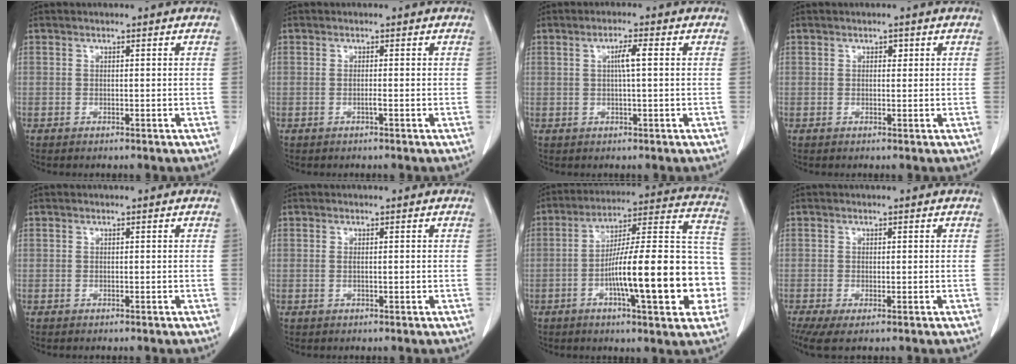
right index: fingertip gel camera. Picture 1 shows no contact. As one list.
[{"total": 0.6, "force": [-0.3, -0.1, 0.5], "torque": [-0.008, 0.001, -0.005]}, {"total": 3.1, "force": [0.6, 0.1, 3.0], "torque": [-0.051, 0.002, 0.010]}, {"total": 1.0, "force": [0.4, 0.7, 0.6], "torque": [-0.004, 0.001, 0.005]}, {"total": 0.0}, {"total": 1.1, "force": [0.0, 0.3, 1.1], "torque": [-0.021, 0.000, 0.003]}, {"total": 22.1, "force": [-5.2, 3.8, 21.1], "torque": [-0.264, 0.033, -0.076]}, {"total": 4.0, "force": [-1.3, 1.5, 3.4], "torque": [-0.070, -0.004, -0.021]}]